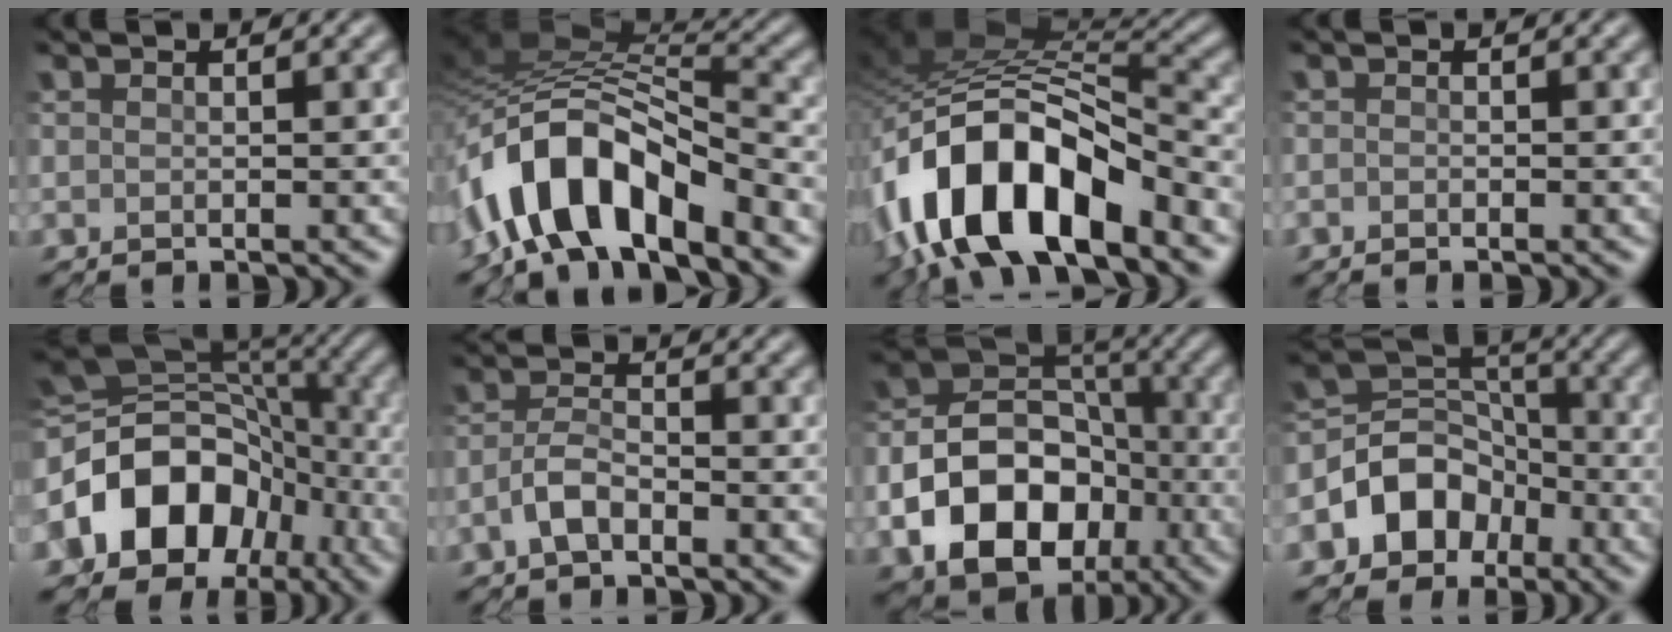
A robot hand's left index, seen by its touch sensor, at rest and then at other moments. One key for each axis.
{"total": 11.0, "fx": -6.2, "fy": 4.6, "fz": 7.8, "tx": -0.132, "ty": 0.014, "tz": -0.115}
{"total": 13.7, "fx": -7.5, "fy": 6.4, "fz": 9.4, "tx": -0.170, "ty": -0.010, "tz": -0.130}
{"total": 0.6, "fx": -0.6, "fy": -0.1, "fz": 0.0, "tx": 0.000, "ty": -0.003, "tz": -0.007}
{"total": 12.6, "fx": -4.6, "fy": 9.6, "fz": 6.8, "tx": -0.132, "ty": -0.005, "tz": -0.085}
{"total": 2.6, "fx": -1.8, "fy": 0.8, "fz": 1.7, "tx": -0.040, "ty": 0.003, "tz": -0.038}
{"total": 12.0, "fx": -4.6, "fy": 8.7, "fz": 6.9, "tx": -0.118, "ty": -0.011, "tz": -0.082}
{"total": 6.5, "fx": -3.4, "fy": 4.9, "fz": 2.4, "tx": -0.024, "ty": 0.008, "tz": -0.069}